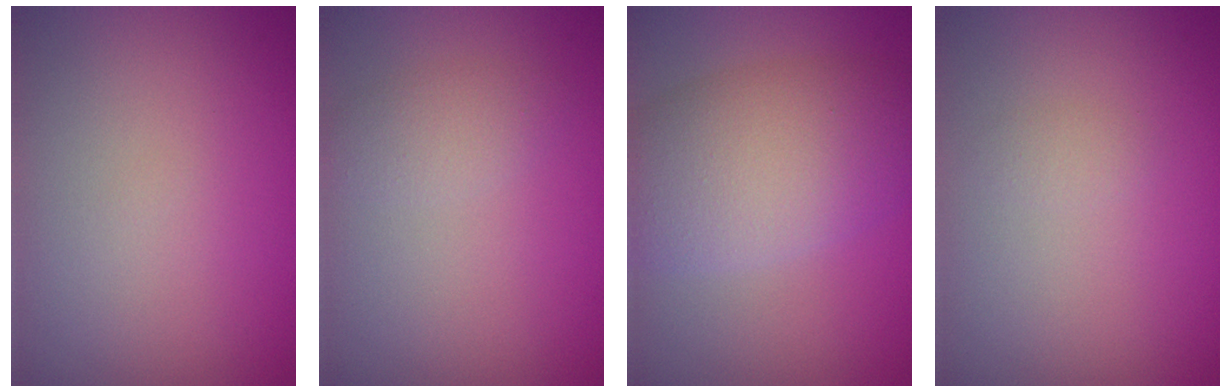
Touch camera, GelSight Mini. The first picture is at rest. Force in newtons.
{"total": 1.6, "press": 1.6, "slide": 0.1}
{"total": 7.5, "press": 7.5, "slide": 0.2}
{"total": 0.7, "press": 0.7, "slide": 0.0}